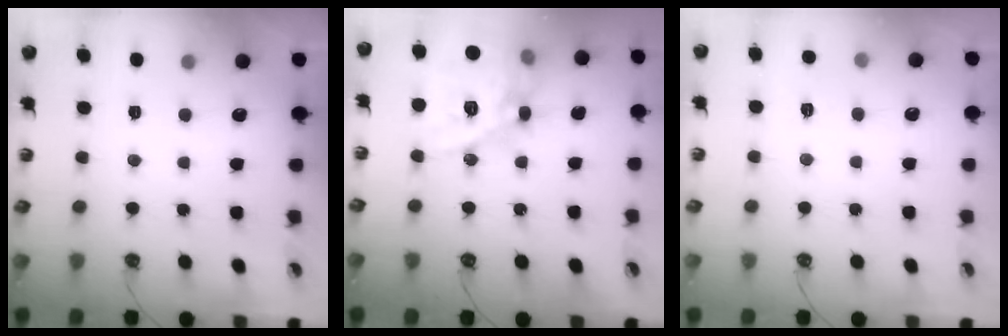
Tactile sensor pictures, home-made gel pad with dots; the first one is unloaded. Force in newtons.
{"total": 21.8, "press": 21.5, "slide": 3.3}
{"total": 5.7, "press": 5.7, "slide": 0.6}